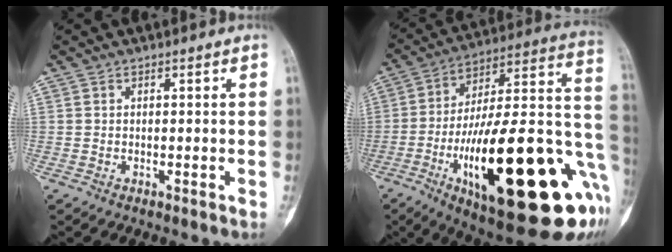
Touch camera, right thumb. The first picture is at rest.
{"total": 36.7, "force": [-11.0, 11.4, 33.1], "torque": [-0.433, 0.023, -0.162]}